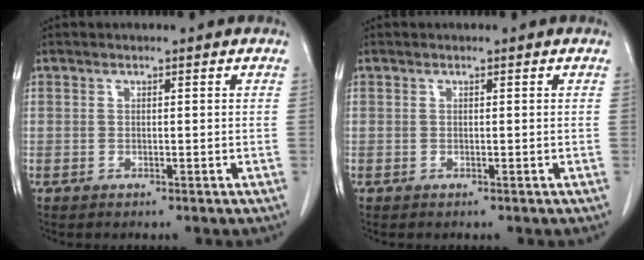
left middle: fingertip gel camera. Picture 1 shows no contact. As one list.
[{"total": 0.0}]